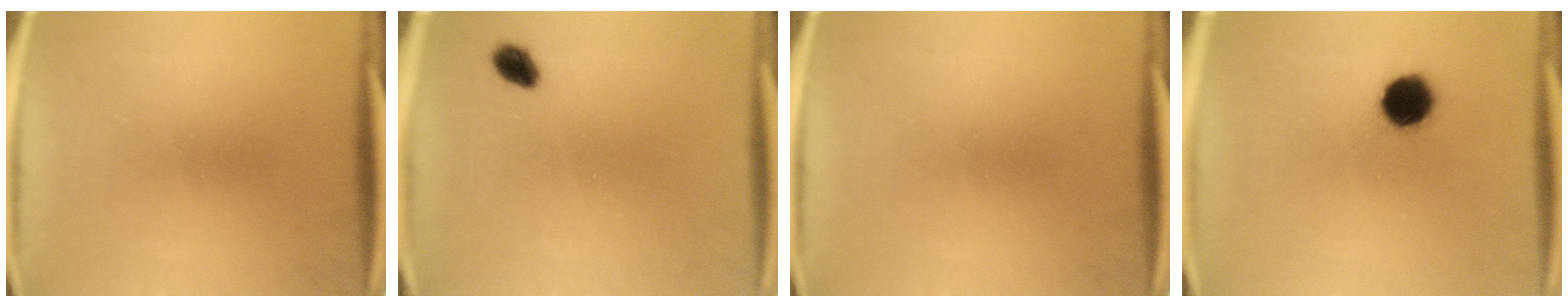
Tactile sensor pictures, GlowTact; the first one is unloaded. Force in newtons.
{"total": 2.8}
{"total": 0.0}
{"total": 8.9}